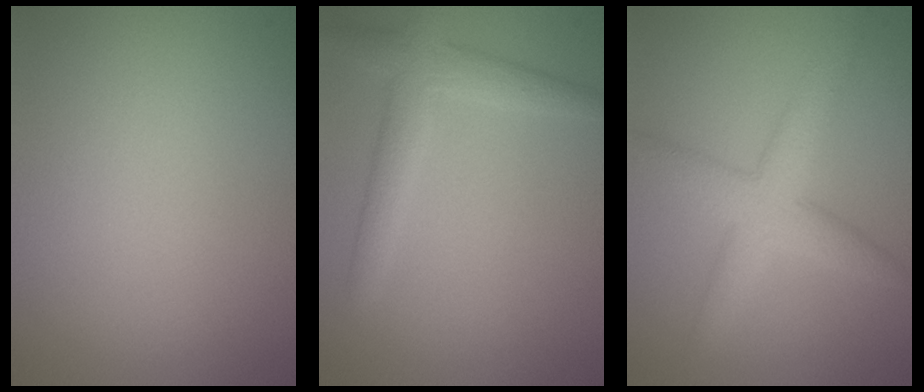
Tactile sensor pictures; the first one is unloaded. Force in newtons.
{"total": 3.2, "press": 3.2, "slide": 0.1}
{"total": 4.4, "press": 4.4, "slide": 0.1}